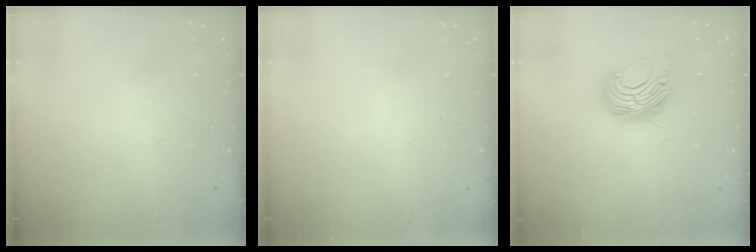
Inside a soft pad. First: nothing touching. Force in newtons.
{"total": 0.0}
{"total": 8.9, "press": 8.9, "slide": 0.1}